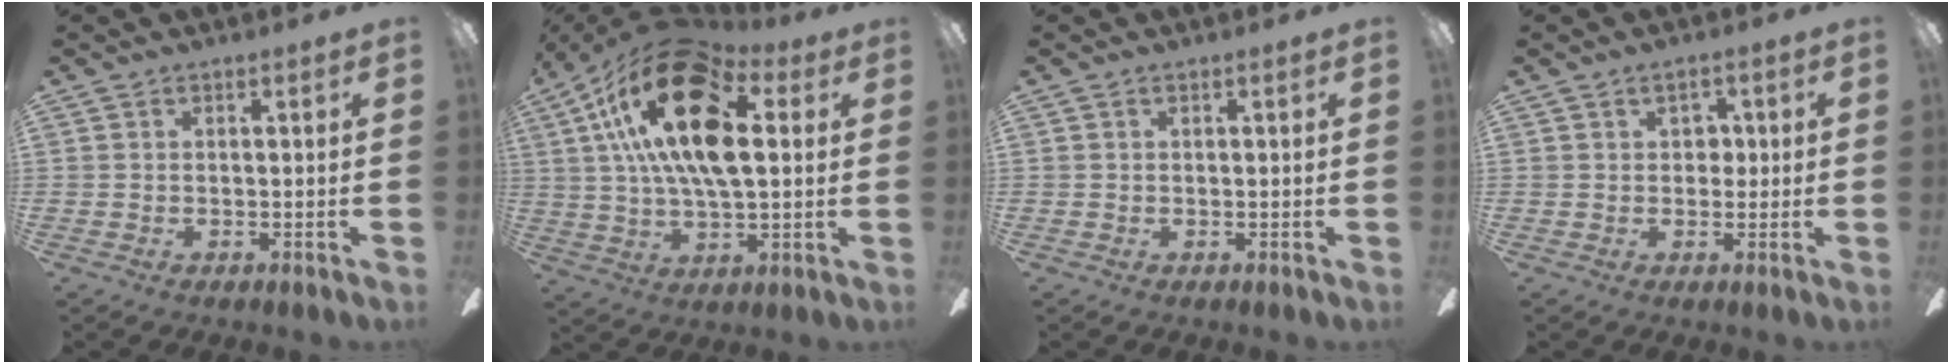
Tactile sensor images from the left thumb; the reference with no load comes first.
{"total": 25.0, "force": [8.4, 12.2, 20.1], "torque": [-0.372, -0.018, 0.137]}
{"total": 0.0}
{"total": 3.7, "force": [1.3, 2.6, 2.3], "torque": [-0.025, 0.001, 0.016]}